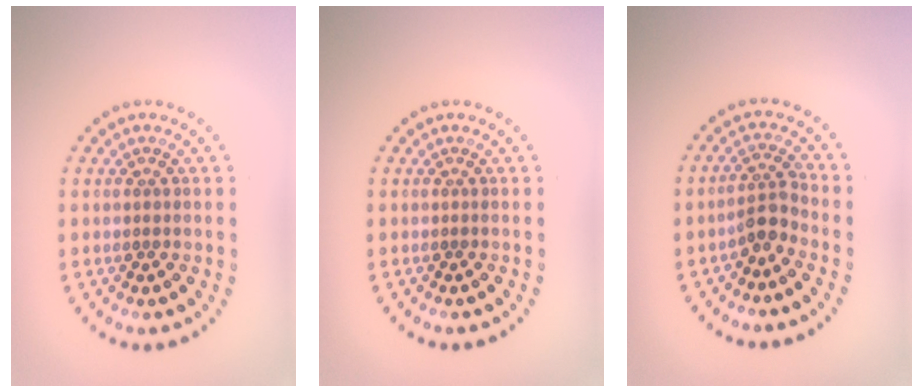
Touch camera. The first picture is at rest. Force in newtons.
{"total": 0.0}
{"total": 2.4, "press": 1.8, "slide": 1.6}